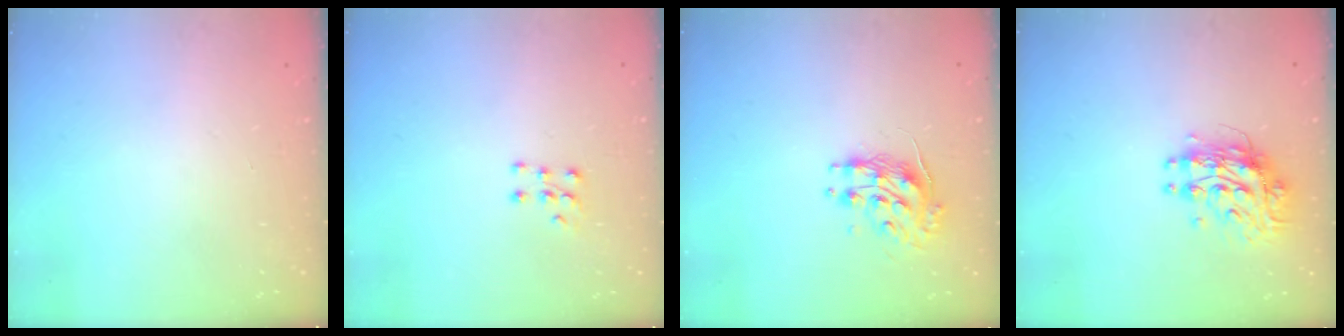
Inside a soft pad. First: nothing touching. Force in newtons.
{"total": 5.0, "press": 5.0, "slide": 0.6}
{"total": 9.3, "press": 9.3, "slide": 0.5}
{"total": 9.7, "press": 9.6, "slide": 0.9}